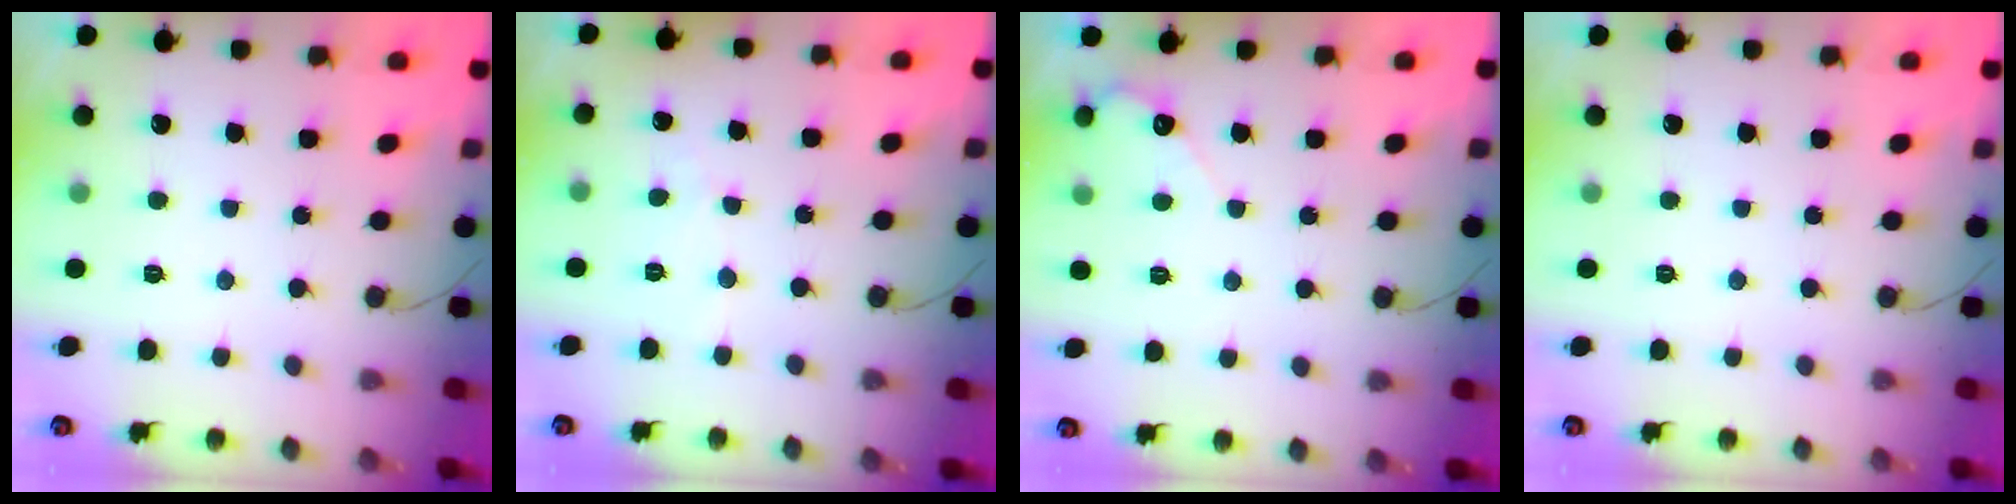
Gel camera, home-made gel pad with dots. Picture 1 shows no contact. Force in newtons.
{"total": 2.8, "press": 2.8, "slide": 0.2}
{"total": 3.1, "press": 3.0, "slide": 0.2}
{"total": 0.0}